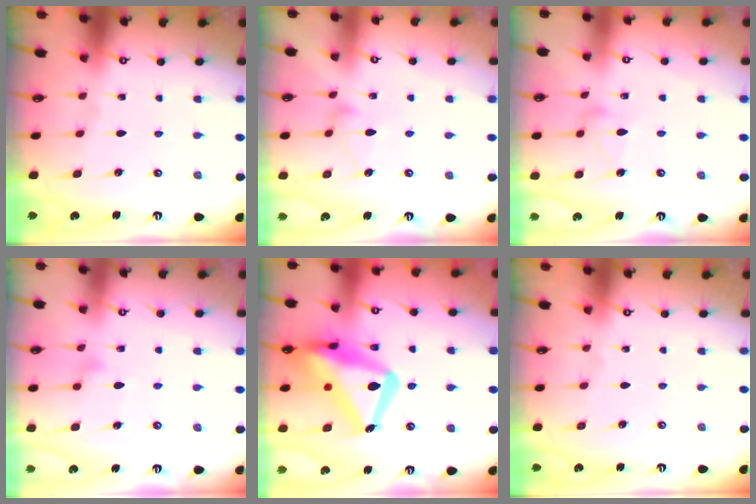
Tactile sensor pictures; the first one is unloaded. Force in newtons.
{"total": 6.5, "press": 6.5, "slide": 0.3}
{"total": 9.1, "press": 9.1, "slide": 0.1}
{"total": 8.9, "press": 8.9, "slide": 0.5}
{"total": 24.5, "press": 24.4, "slide": 2.0}
{"total": 0.0}